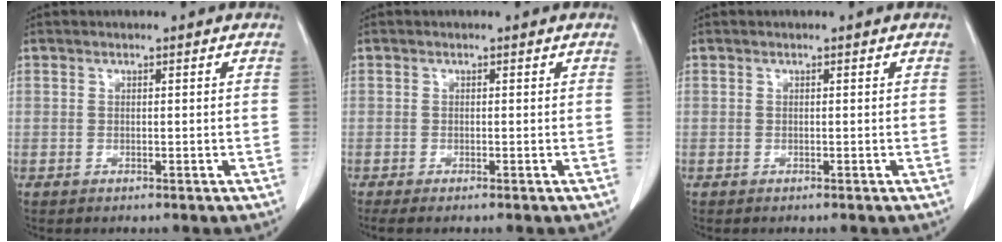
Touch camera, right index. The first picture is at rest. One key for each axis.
{"total": 1.6, "fx": -1.3, "fy": -0.1, "fz": 0.9, "tx": -0.014, "ty": -0.003, "tz": -0.020}
{"total": 0.0}